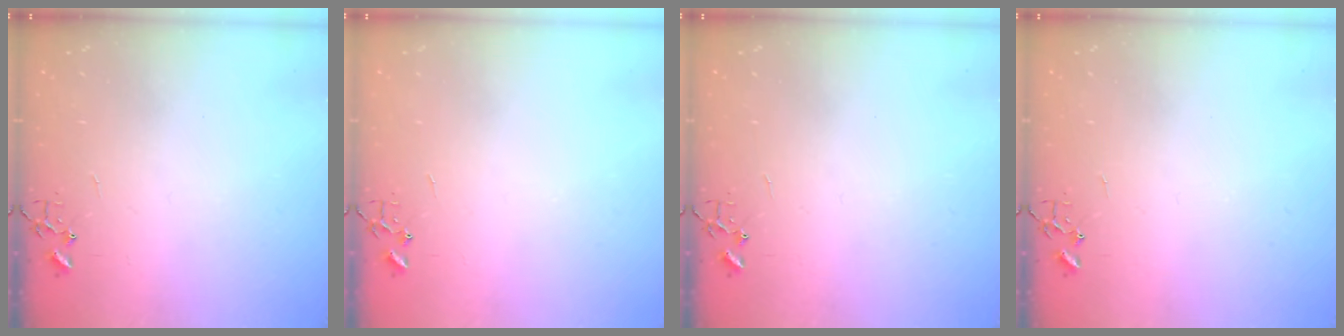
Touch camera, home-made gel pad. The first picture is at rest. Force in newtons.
{"total": 0.0}
{"total": 0.0}
{"total": 0.0}